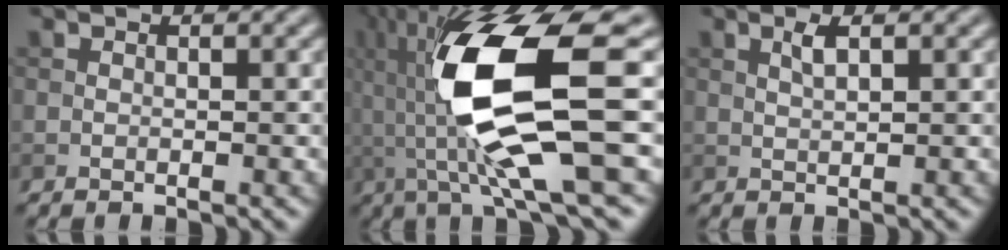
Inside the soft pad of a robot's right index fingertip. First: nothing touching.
{"total": 13.9, "force": [0.7, 3.7, 13.4], "torque": [-0.258, -0.005, 0.019]}
{"total": 1.5, "force": [0.7, 0.3, 1.2], "torque": [-0.029, 0.002, 0.014]}